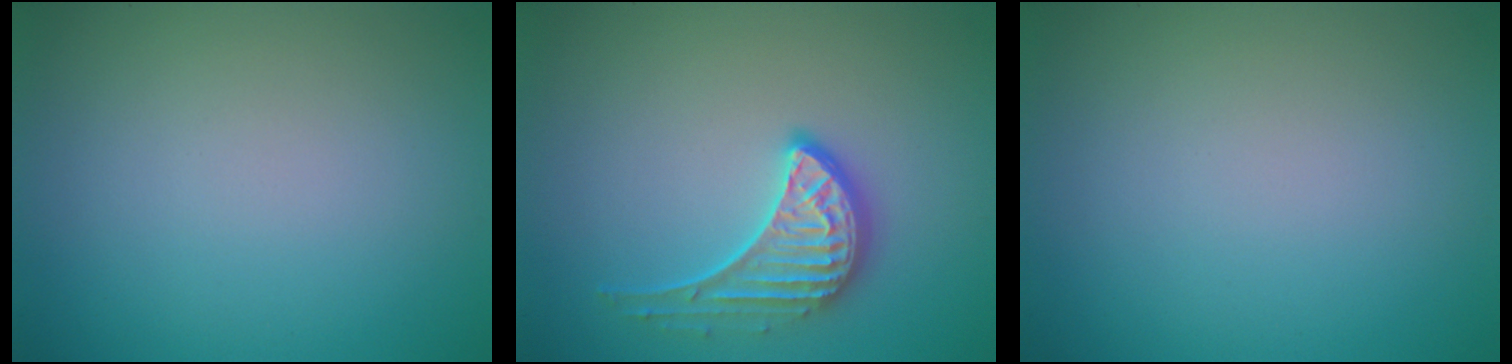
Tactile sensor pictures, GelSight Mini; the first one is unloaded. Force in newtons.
{"total": 3.5, "press": 3.0, "slide": 1.7}
{"total": 0.0}